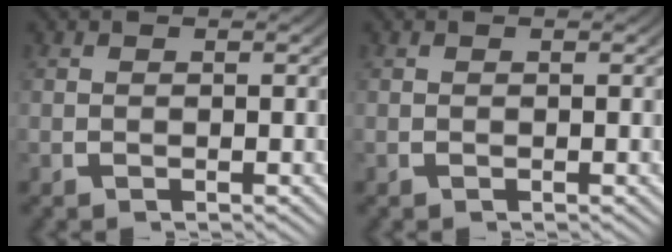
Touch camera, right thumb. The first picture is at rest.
{"total": 0.0}